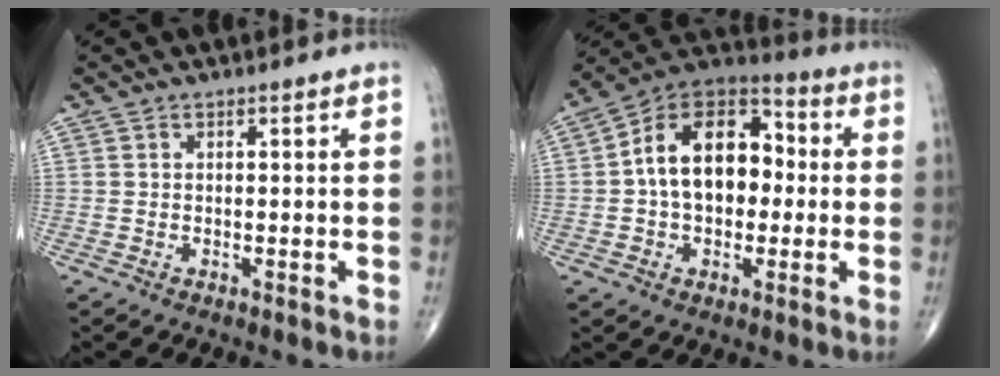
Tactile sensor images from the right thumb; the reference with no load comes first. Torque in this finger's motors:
{"motor_torque": [-0.23, 0.87, 0.83, -0.62, 0.27]}